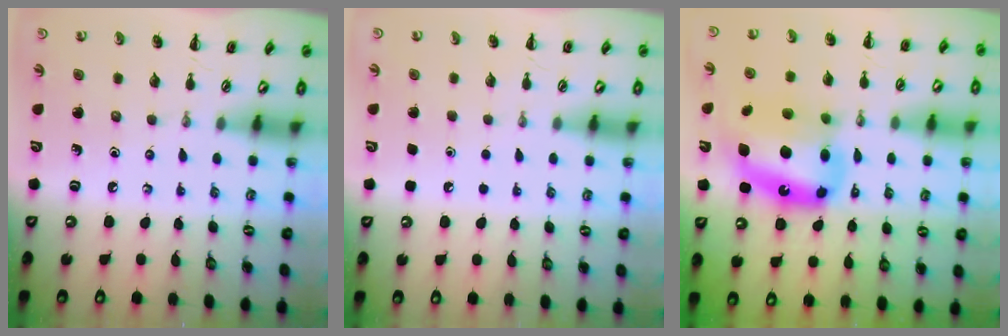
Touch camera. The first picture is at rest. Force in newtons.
{"total": 1.8, "press": 1.7, "slide": 0.1}
{"total": 16.6, "press": 16.0, "slide": 4.2}